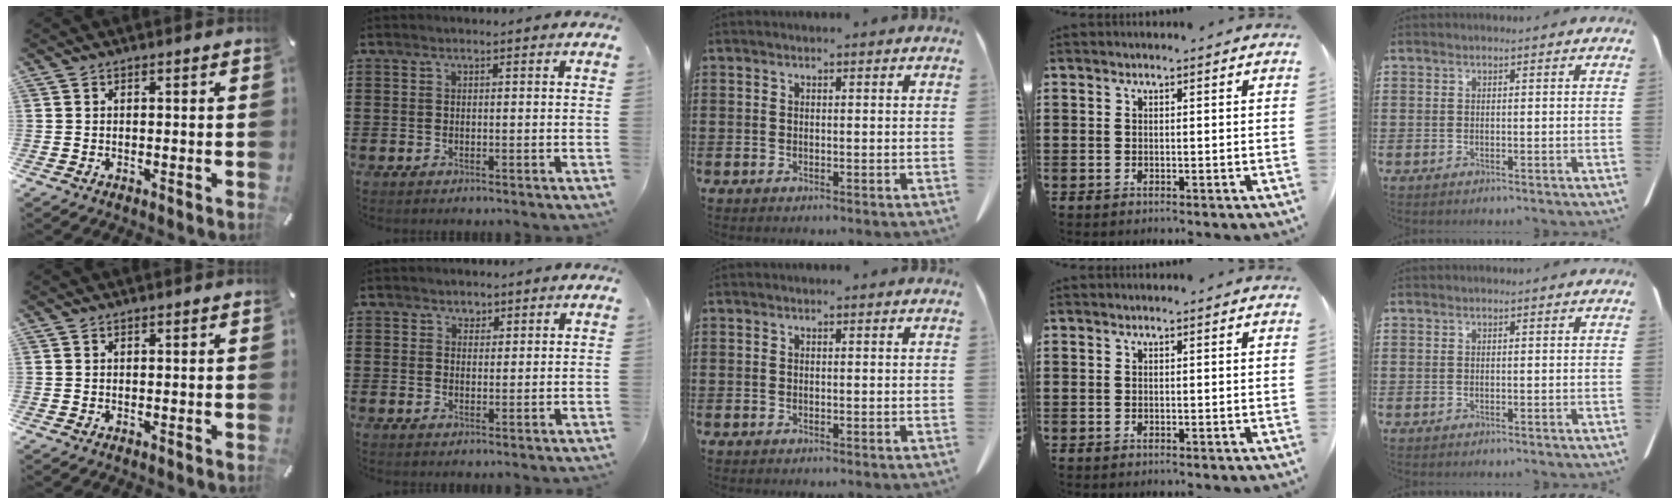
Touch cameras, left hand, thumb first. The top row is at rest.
{"index": {"total": 1.7, "force": [1.3, 1.0, 0.1], "torque": [0.002, 0.001, 0.024]}}